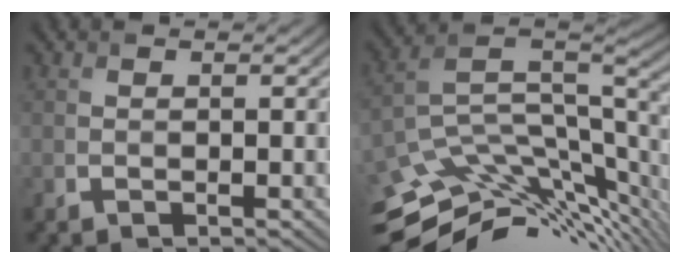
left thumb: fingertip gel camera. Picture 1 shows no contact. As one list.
[{"total": 11.7, "force": [-6.4, 4.6, 8.7], "torque": [-0.186, -0.010, -0.103]}]